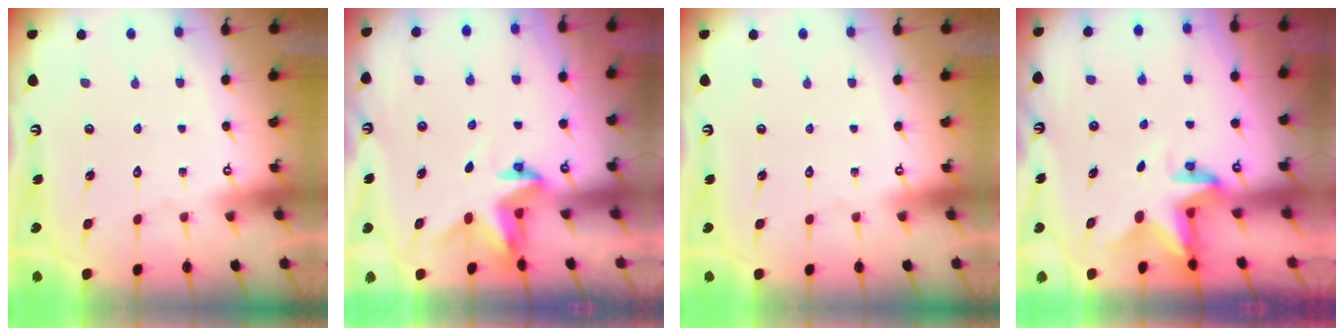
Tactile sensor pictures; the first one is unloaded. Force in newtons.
{"total": 3.1, "press": 3.1, "slide": 0.2}
{"total": 0.0}
{"total": 3.0, "press": 3.0, "slide": 0.3}